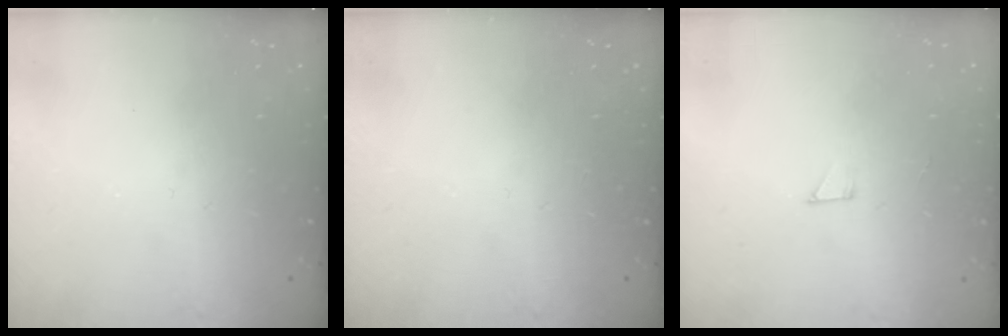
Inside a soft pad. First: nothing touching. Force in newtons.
{"total": 0.0}
{"total": 1.9, "press": 1.9, "slide": 0.1}